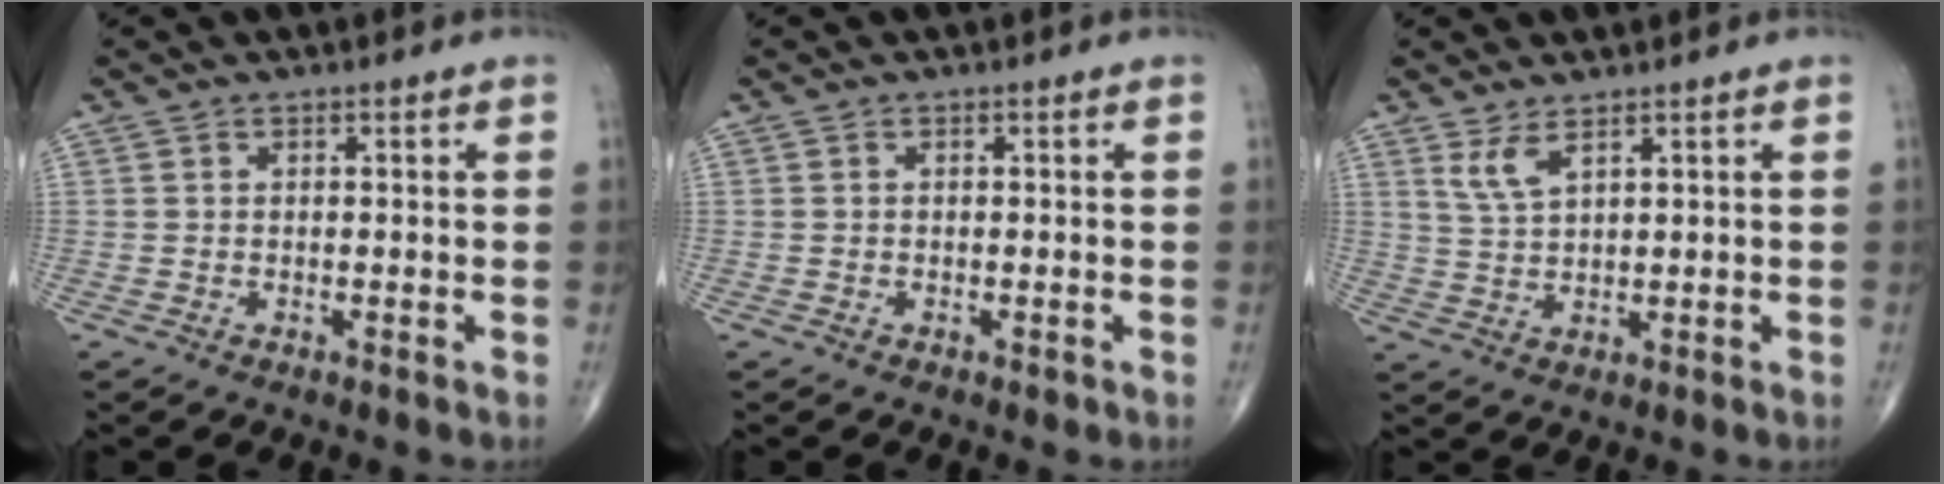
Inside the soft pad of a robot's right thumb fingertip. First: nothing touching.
{"total": 0.5, "force": [-0.2, 0.3, 0.4], "torque": [-0.005, -0.001, -0.003]}
{"total": 3.8, "force": [2.5, 1.1, 2.7], "torque": [-0.058, -0.016, 0.058]}